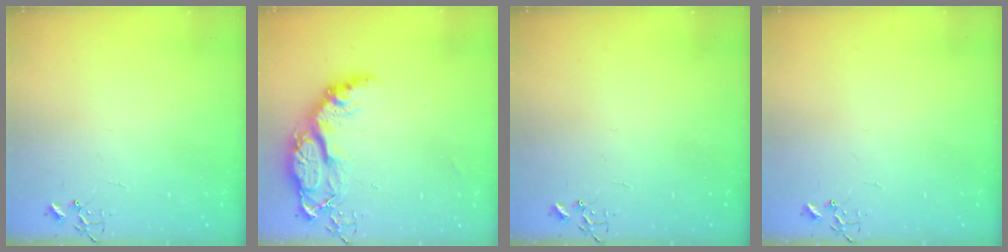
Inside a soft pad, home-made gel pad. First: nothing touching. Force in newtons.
{"total": 15.4, "press": 15.3, "slide": 1.2}
{"total": 0.0}
{"total": 0.0}